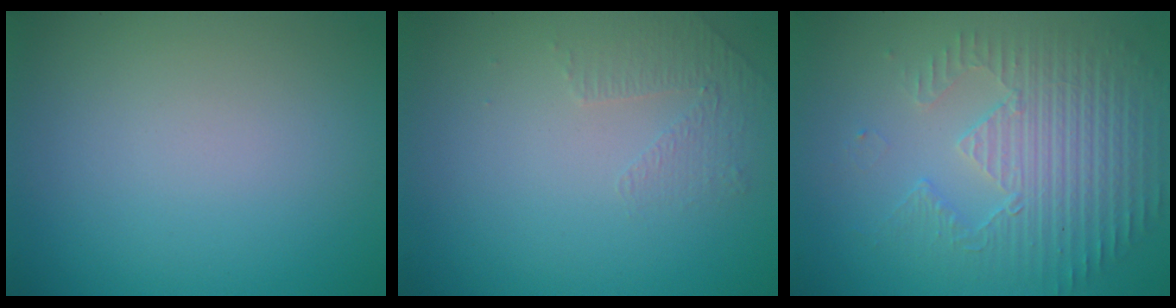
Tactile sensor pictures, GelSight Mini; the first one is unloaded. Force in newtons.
{"total": 1.4, "press": 0.8, "slide": 1.1}
{"total": 3.8, "press": 3.6, "slide": 1.3}